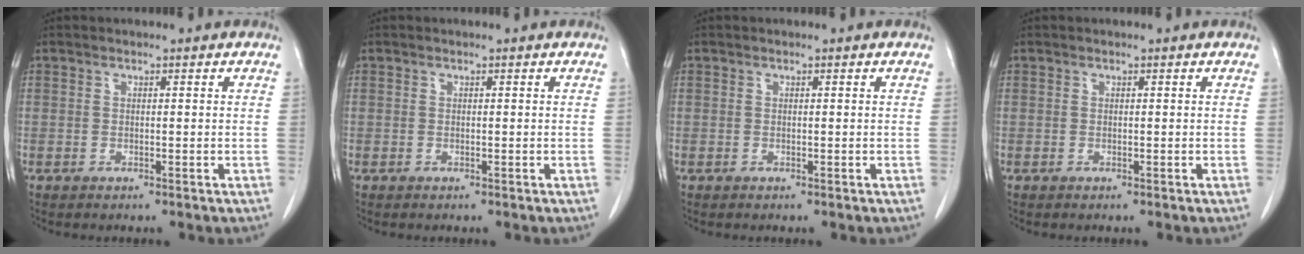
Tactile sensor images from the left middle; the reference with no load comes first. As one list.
[{"total": 0.0}, {"total": 0.0}, {"total": 0.0}]